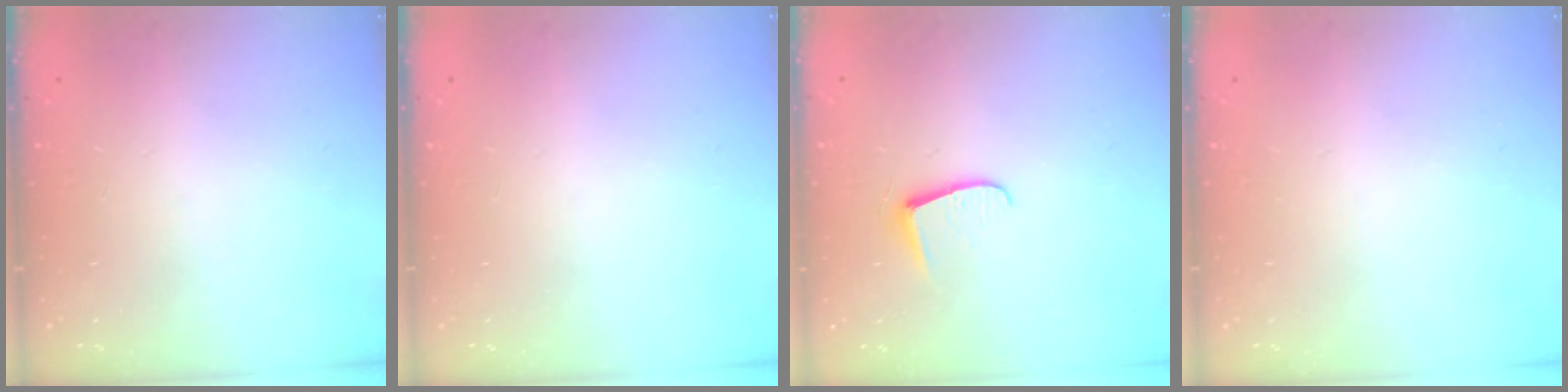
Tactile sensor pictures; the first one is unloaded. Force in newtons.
{"total": 0.0}
{"total": 5.9, "press": 5.9, "slide": 0.6}
{"total": 0.0}